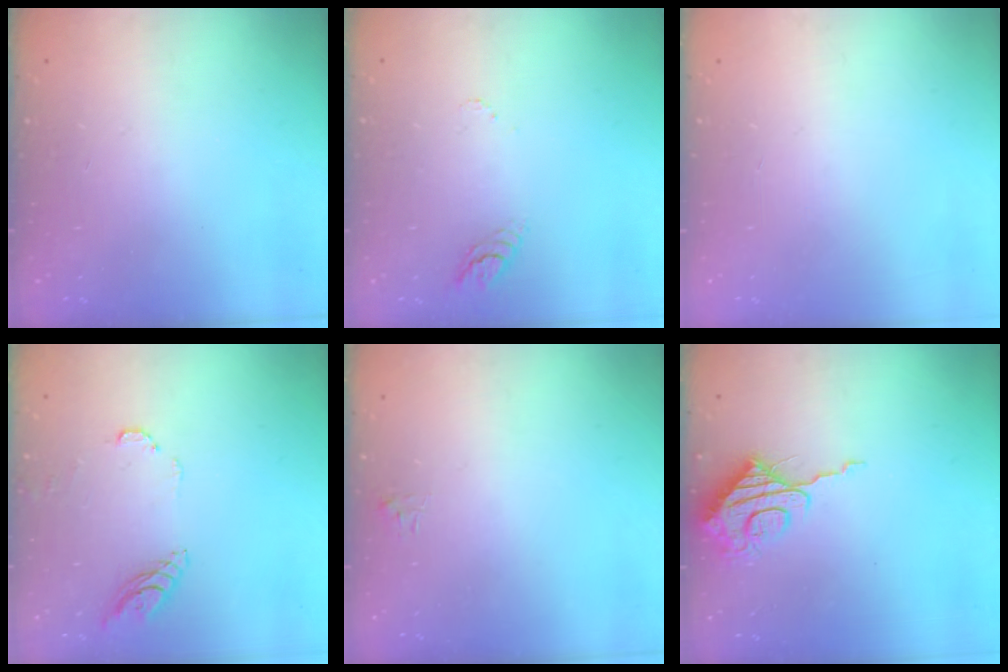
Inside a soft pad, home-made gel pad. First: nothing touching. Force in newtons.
{"total": 3.6, "press": 3.6, "slide": 0.4}
{"total": 0.0}
{"total": 8.9, "press": 8.9, "slide": 0.9}
{"total": 3.4, "press": 3.4, "slide": 0.5}
{"total": 9.0, "press": 9.0, "slide": 0.4}